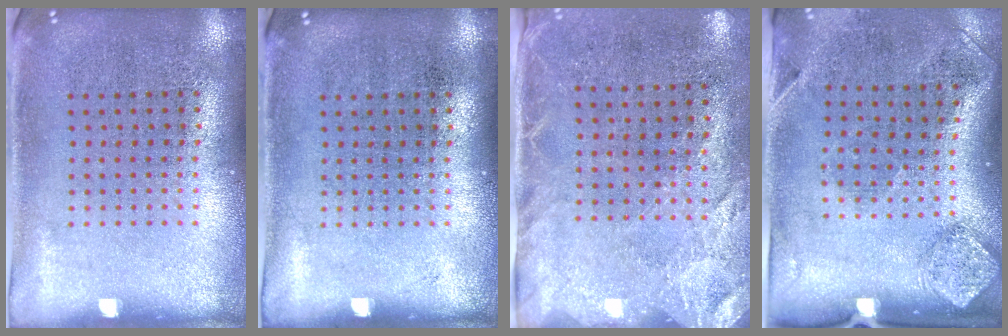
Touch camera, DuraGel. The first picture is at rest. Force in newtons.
{"total": 0.0}
{"total": 2.5, "press": 2.1, "slide": 1.3}
{"total": 1.9, "press": 1.1, "slide": 1.6}